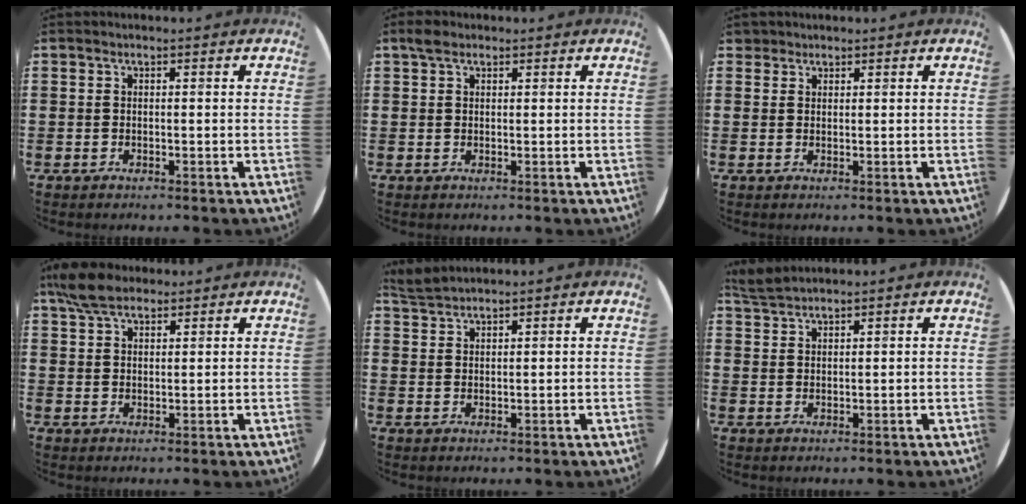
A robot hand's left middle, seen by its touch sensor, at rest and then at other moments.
{"total": 1.6, "force": [1.2, 0.9, 0.6], "torque": [-0.004, 0.003, 0.021]}
{"total": 1.4, "force": [1.2, 0.7, 0.1], "torque": [-0.004, 0.005, 0.024]}
{"total": 5.7, "force": [4.6, 2.3, 2.5], "torque": [-0.052, -0.001, 0.085]}
{"total": 2.6, "force": [2.6, 0.2, 0.2], "torque": [-0.010, 0.000, 0.051]}
{"total": 2.8, "force": [2.8, 0.2, 0.5], "torque": [-0.016, 0.000, 0.054]}